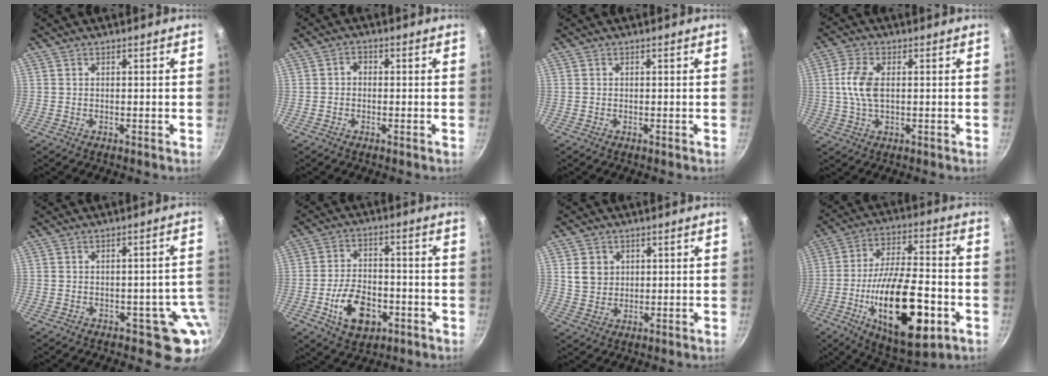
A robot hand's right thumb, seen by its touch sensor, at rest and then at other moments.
{"total": 1.9, "force": [-0.4, 1.6, 1.0], "torque": [-0.013, 0.010, -0.011]}
{"total": 0.0}
{"total": 7.0, "force": [0.6, 3.7, 5.9], "torque": [-0.123, 0.008, 0.009]}
{"total": 6.7, "force": [-1.9, 4.8, 4.2], "torque": [0.013, 0.016, -0.021]}
{"total": 11.8, "force": [-4.2, 7.5, 8.1], "torque": [-0.116, 0.025, -0.067]}
{"total": 5.4, "force": [1.5, 4.6, 2.4], "torque": [-0.023, -0.003, 0.032]}
{"total": 24.1, "force": [-7.4, 9.9, 20.7], "torque": [-0.332, 0.025, -0.112]}